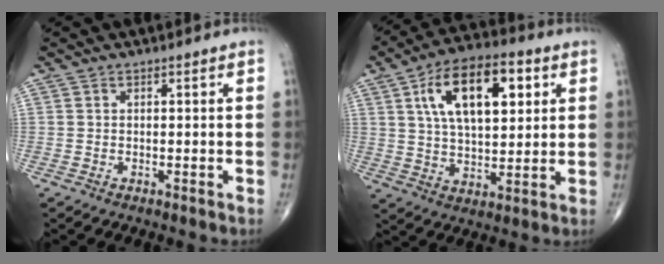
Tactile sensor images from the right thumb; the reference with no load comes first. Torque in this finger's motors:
{"motor_torque": [-1.27, 2.12, 1.22, 0.82, 0.17]}